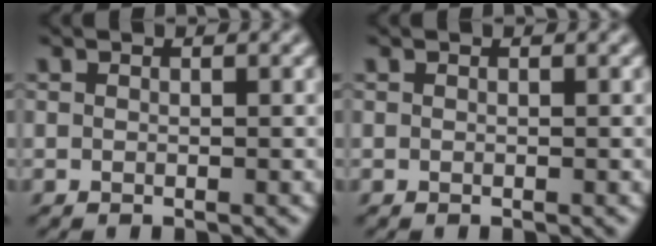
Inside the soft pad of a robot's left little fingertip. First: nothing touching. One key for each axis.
{"total": 0.0}